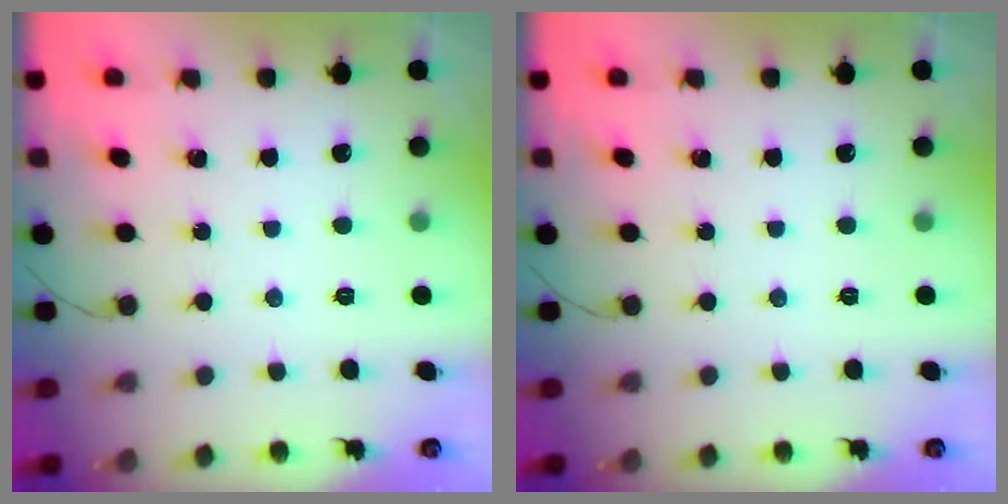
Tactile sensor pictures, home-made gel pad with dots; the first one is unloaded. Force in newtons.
{"total": 0.0}